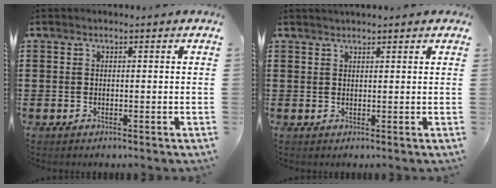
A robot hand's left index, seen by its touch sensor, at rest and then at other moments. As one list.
[{"total": 1.2, "force": [1.1, 0.1, 0.4], "torque": [-0.010, 0.002, 0.021]}]